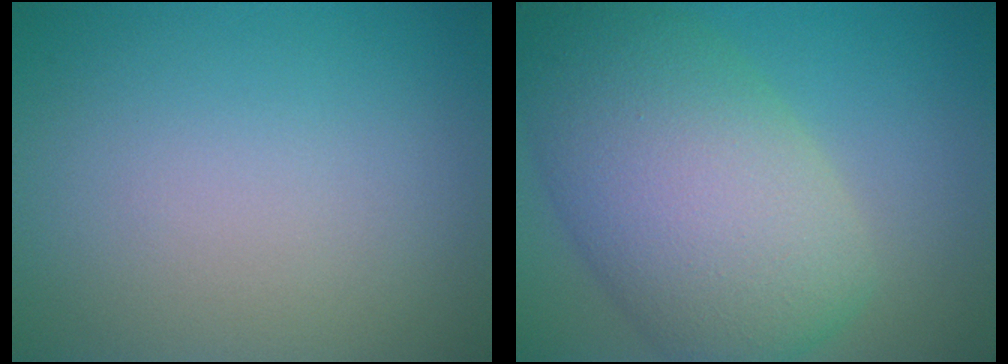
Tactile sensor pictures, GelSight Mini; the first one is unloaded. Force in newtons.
{"total": 10.8, "press": 10.8, "slide": 0.3}